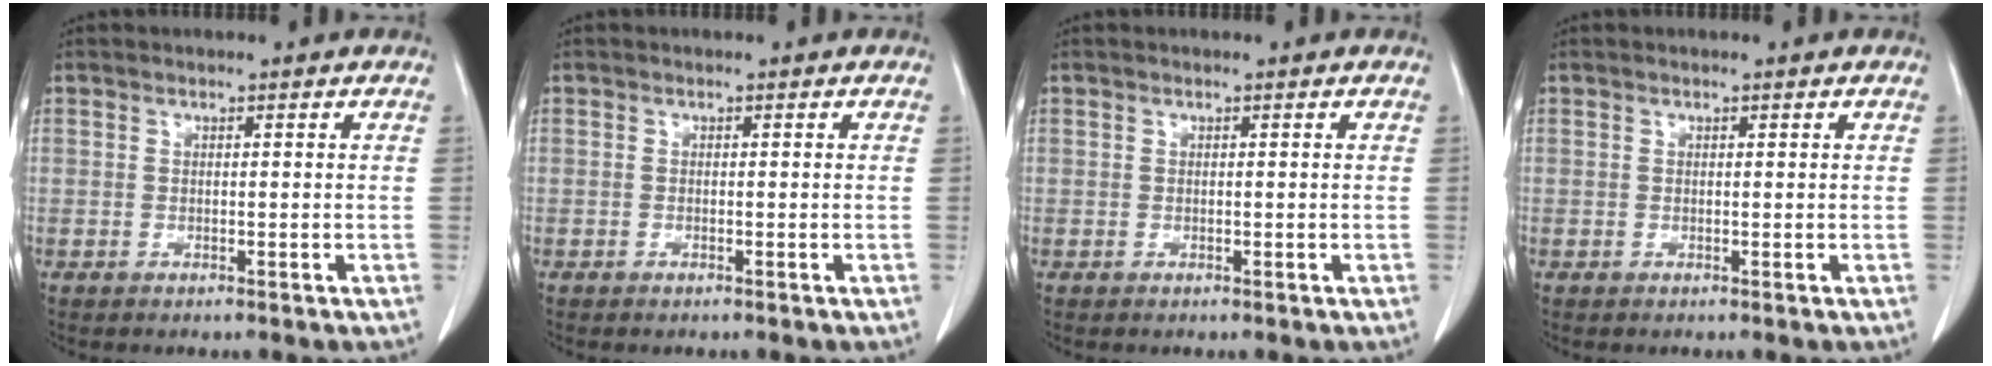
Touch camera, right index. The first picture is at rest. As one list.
[{"total": 0.0}, {"total": 0.0}, {"total": 0.0}]